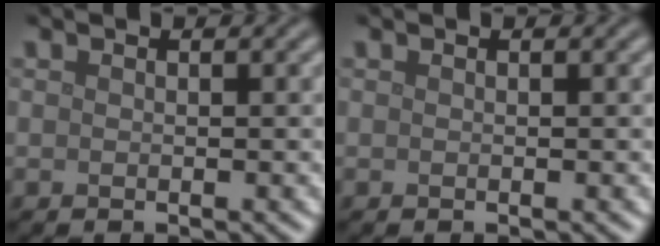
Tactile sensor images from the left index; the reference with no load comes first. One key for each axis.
{"total": 0.0}